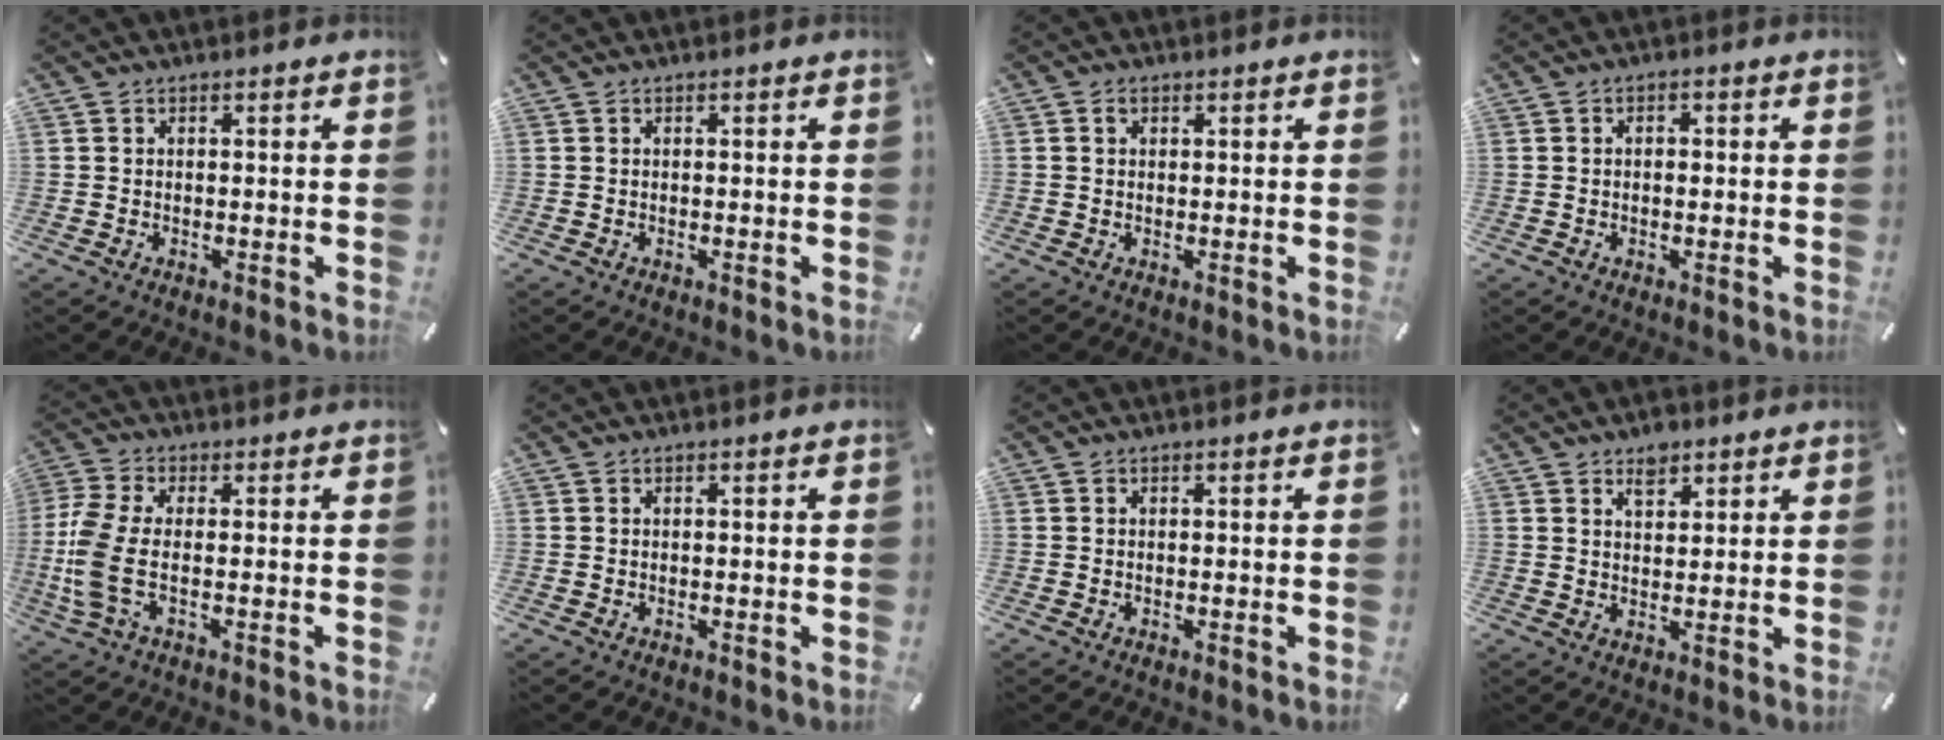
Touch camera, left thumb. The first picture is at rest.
{"total": 0.0}
{"total": 1.1, "force": [0.4, 0.9, 0.6], "torque": [-0.012, 0.005, 0.006]}
{"total": 1.5, "force": [-0.2, 0.9, 1.2], "torque": [-0.021, 0.004, -0.005]}
{"total": 9.5, "force": [-0.8, 4.4, 8.4], "torque": [-0.200, -0.020, -0.016]}
{"total": 0.0}
{"total": 0.0}
{"total": 4.1, "force": [2.7, 2.7, 1.7], "torque": [-0.007, -0.010, 0.043]}